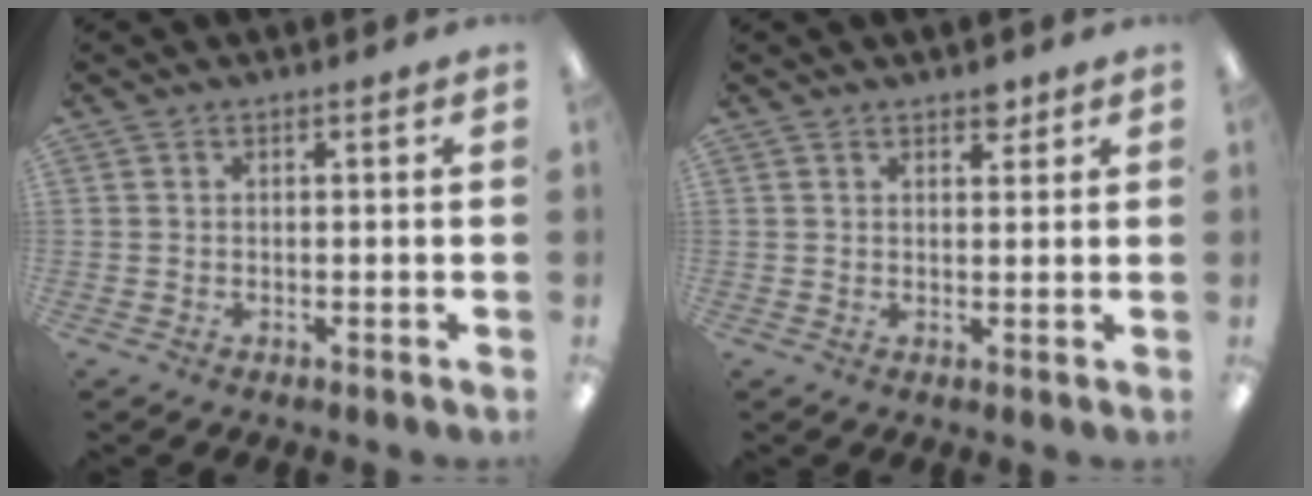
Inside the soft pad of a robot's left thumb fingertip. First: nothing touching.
{"total": 2.5, "force": [2.0, 1.1, 1.0], "torque": [-0.007, -0.007, 0.034]}